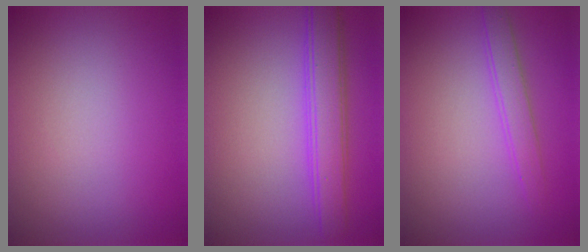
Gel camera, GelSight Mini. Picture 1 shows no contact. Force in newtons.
{"total": 4.3, "press": 4.3, "slide": 0.2}
{"total": 2.1, "press": 2.1, "slide": 0.1}